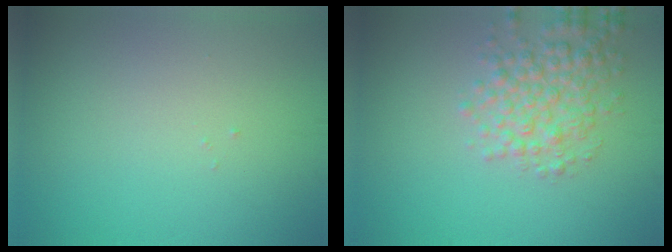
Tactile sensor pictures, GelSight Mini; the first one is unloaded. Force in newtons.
{"total": 4.1, "press": 4.1, "slide": 0.1}